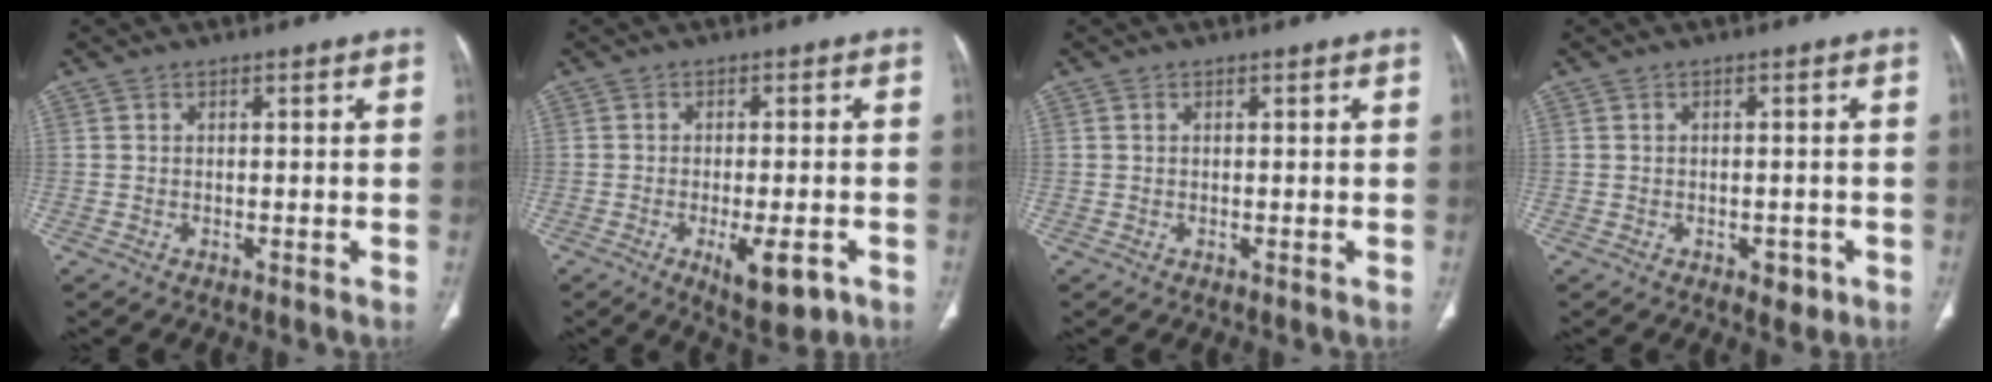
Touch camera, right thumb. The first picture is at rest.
{"total": 7.9, "force": [-3.3, 2.7, 6.6], "torque": [-0.095, -0.003, -0.040]}
{"total": 0.0}
{"total": 2.6, "force": [-1.2, 1.7, 1.6], "torque": [-0.009, 0.004, -0.009]}